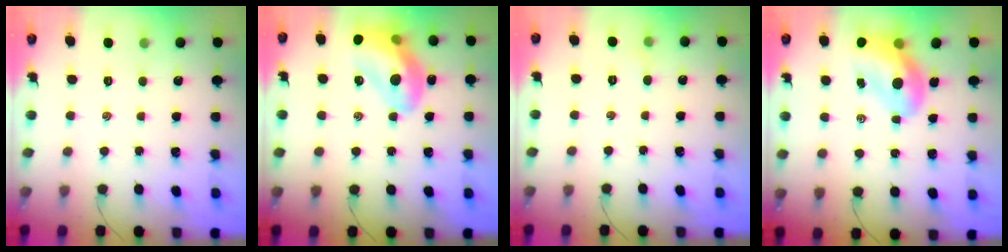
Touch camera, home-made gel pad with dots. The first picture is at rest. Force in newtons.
{"total": 16.7, "press": 16.4, "slide": 2.9}
{"total": 2.7, "press": 2.6, "slide": 0.9}
{"total": 12.1, "press": 11.6, "slide": 3.3}